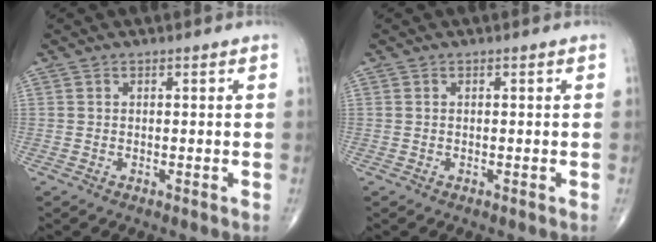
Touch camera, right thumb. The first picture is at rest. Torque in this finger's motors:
{"motor_torque": [0.24, -0.35, -0.06, -0.10, 0.00]}